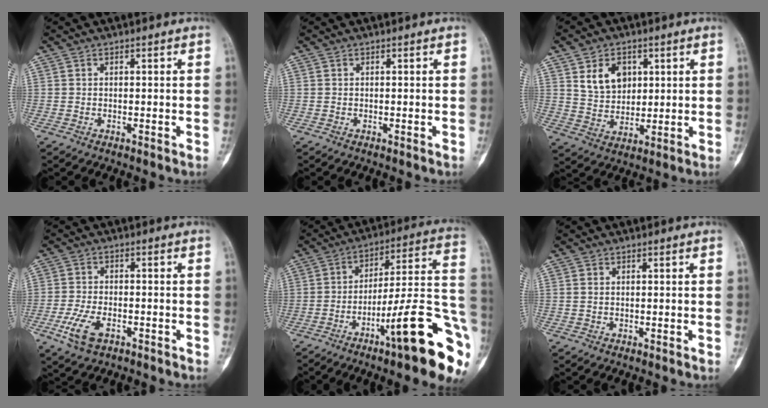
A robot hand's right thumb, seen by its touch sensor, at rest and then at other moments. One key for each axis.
{"total": 0.0}
{"total": 8.6, "fx": 3.2, "fy": 6.3, "fz": 4.9, "tx": -0.054, "ty": -0.021, "tz": 0.066}
{"total": 6.9, "fx": -3.2, "fy": 3.6, "fz": 4.9, "tx": -0.110, "ty": 0.009, "tz": -0.057}
{"total": 21.9, "fx": -9.1, "fy": 3.4, "fz": 19.7, "tx": -0.236, "ty": 0.052, "tz": -0.133}
{"total": 0.8, "fx": 0.1, "fy": 0.6, "fz": 0.5, "tx": -0.011, "ty": 0.002, "tz": 0.005}